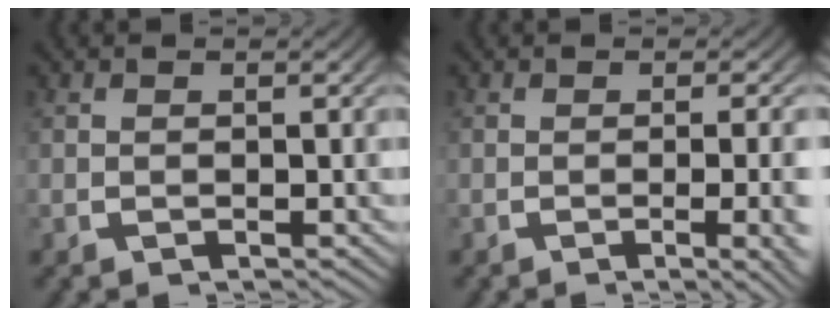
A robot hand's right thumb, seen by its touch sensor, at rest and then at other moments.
{"total": 3.5, "force": [-1.0, 0.6, 3.4], "torque": [-0.044, 0.003, -0.017]}